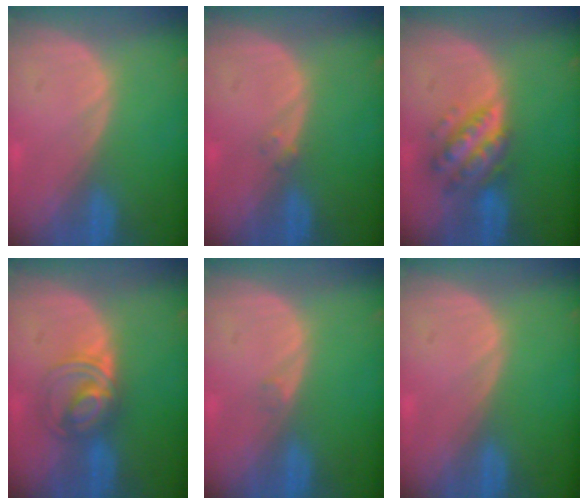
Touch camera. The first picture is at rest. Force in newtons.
{"total": 1.0, "press": 0.9, "slide": 0.4}
{"total": 6.4, "press": 6.3, "slide": 0.5}
{"total": 5.6, "press": 5.5, "slide": 0.6}
{"total": 0.5, "press": 0.5, "slide": 0.1}
{"total": 0.0}